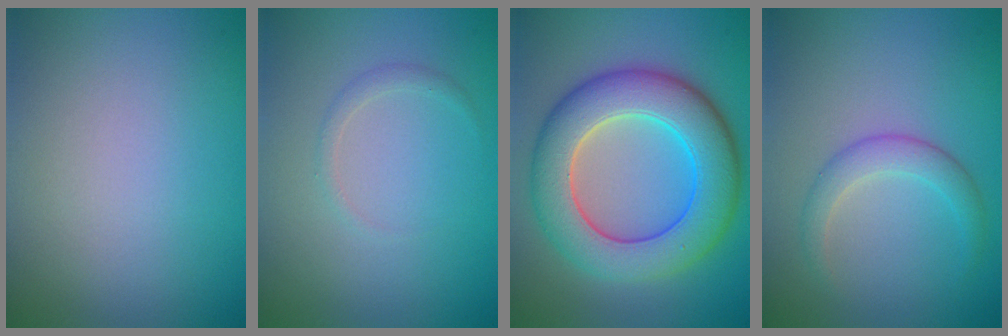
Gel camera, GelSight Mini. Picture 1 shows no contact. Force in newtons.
{"total": 0.8, "press": 0.8, "slide": 0.2}
{"total": 9.2, "press": 9.2, "slide": 0.4}
{"total": 2.3, "press": 2.3, "slide": 0.1}